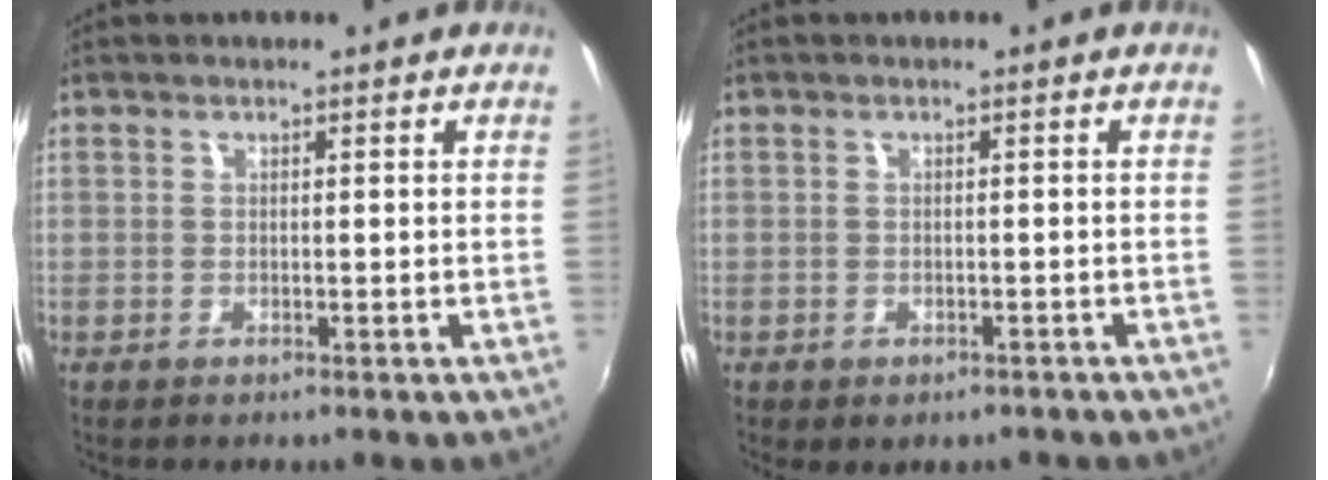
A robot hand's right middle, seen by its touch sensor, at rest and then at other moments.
{"total": 2.1, "force": [-1.2, 1.5, 0.8], "torque": [-0.017, -0.009, -0.015]}